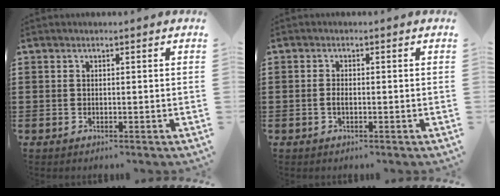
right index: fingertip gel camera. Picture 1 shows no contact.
{"total": 1.2, "force": [-0.3, 0.5, 1.1], "torque": [-0.020, 0.000, -0.006]}